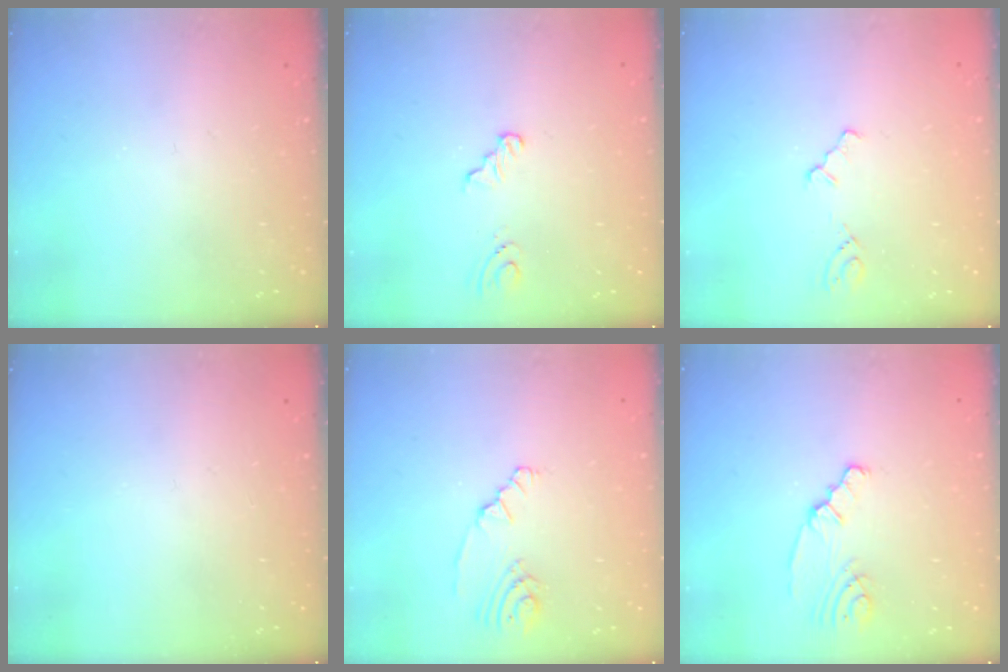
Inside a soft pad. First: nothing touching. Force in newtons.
{"total": 2.7, "press": 2.3, "slide": 1.5}
{"total": 1.8, "press": 1.7, "slide": 0.4}
{"total": 0.0}
{"total": 3.1, "press": 3.1, "slide": 0.4}
{"total": 2.3, "press": 2.3, "slide": 0.2}